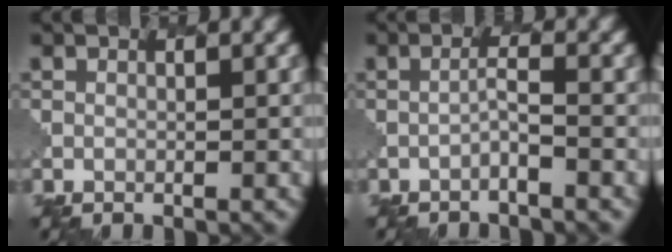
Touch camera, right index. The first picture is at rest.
{"total": 0.9, "force": [-0.6, -0.6, 0.2], "torque": [-0.009, 0.011, -0.020]}